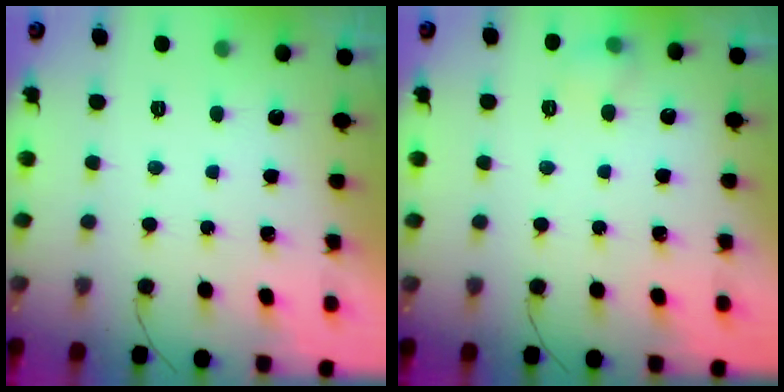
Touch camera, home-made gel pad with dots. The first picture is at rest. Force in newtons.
{"total": 5.5, "press": 5.3, "slide": 1.4}